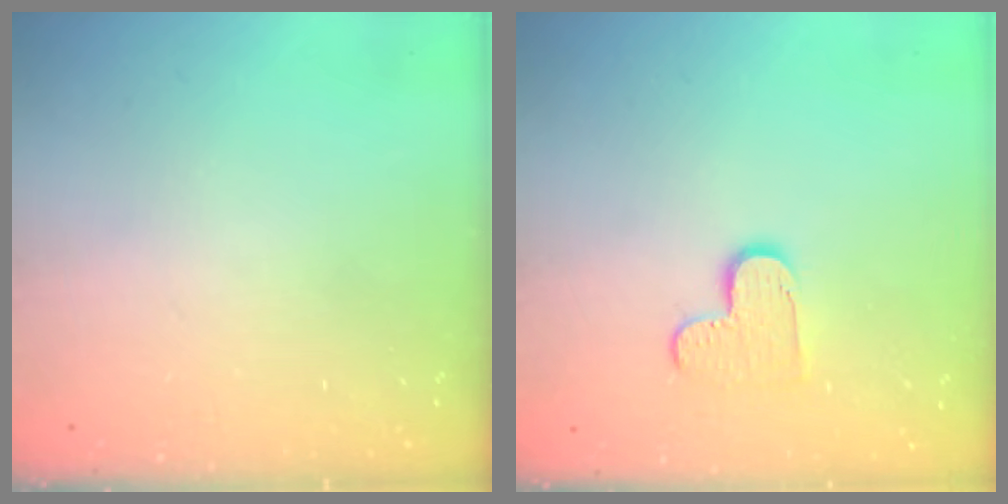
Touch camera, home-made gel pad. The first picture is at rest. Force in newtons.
{"total": 7.0, "press": 7.0, "slide": 0.3}